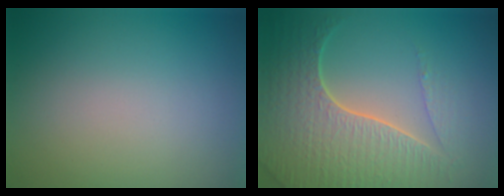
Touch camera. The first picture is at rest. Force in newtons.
{"total": 7.5, "press": 5.6, "slide": 5.0}